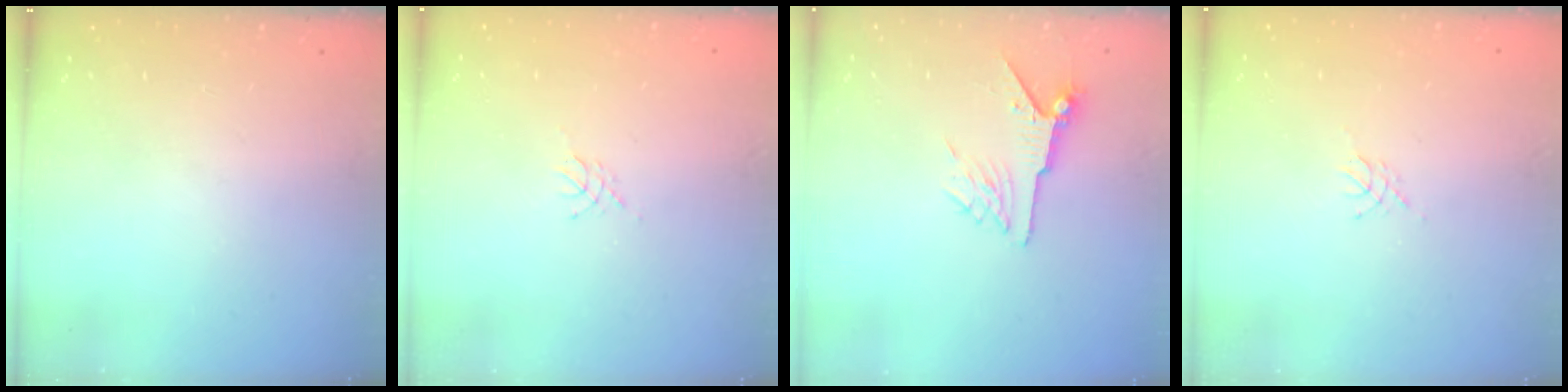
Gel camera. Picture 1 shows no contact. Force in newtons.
{"total": 3.2, "press": 3.1, "slide": 0.6}
{"total": 6.8, "press": 6.7, "slide": 1.0}
{"total": 3.2, "press": 3.1, "slide": 0.6}